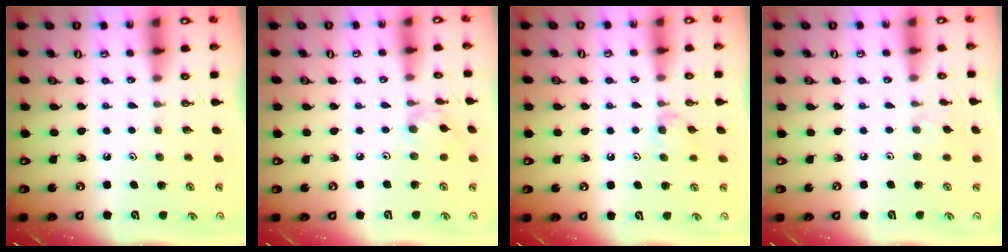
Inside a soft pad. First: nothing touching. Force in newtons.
{"total": 2.9, "press": 2.9, "slide": 0.2}
{"total": 5.5, "press": 5.4, "slide": 1.0}
{"total": 2.2, "press": 2.2, "slide": 0.5}